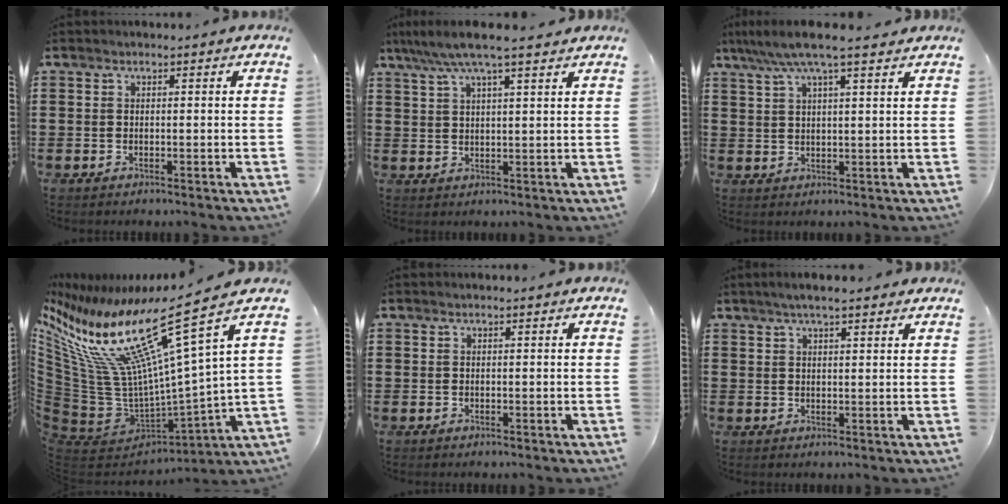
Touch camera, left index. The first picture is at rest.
{"total": 6.3, "force": [4.9, 0.4, 4.0], "torque": [-0.089, -0.009, 0.085]}
{"total": 6.5, "force": [4.9, 0.6, 4.3], "torque": [-0.096, -0.008, 0.086]}
{"total": 18.5, "force": [11.2, 4.4, 14.1], "torque": [-0.315, -0.087, 0.176]}
{"total": 0.0}
{"total": 3.6, "force": [2.7, 0.7, 2.3], "torque": [-0.049, 0.007, 0.048]}